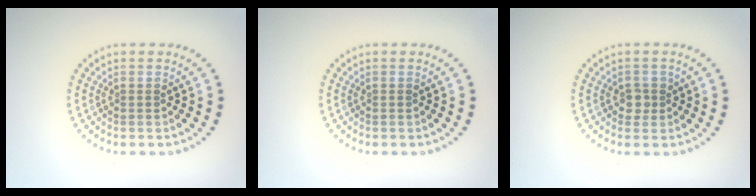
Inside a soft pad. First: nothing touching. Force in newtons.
{"total": 0.0}
{"total": 1.4, "press": 1.3, "slide": 0.6}